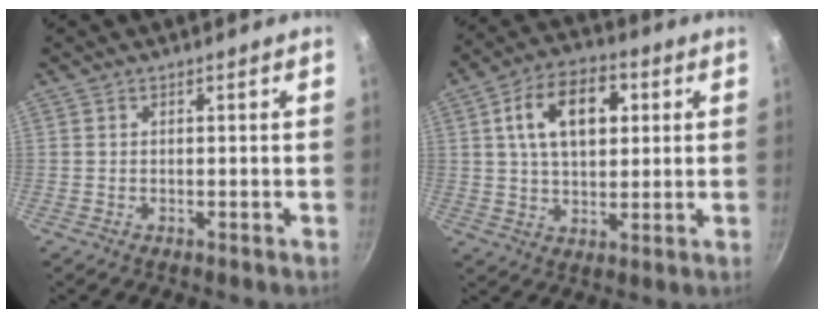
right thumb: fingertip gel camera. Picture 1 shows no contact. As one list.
[{"total": 13.5, "force": [3.5, 8.4, 10.0], "torque": [-0.142, 0.010, 0.050]}]